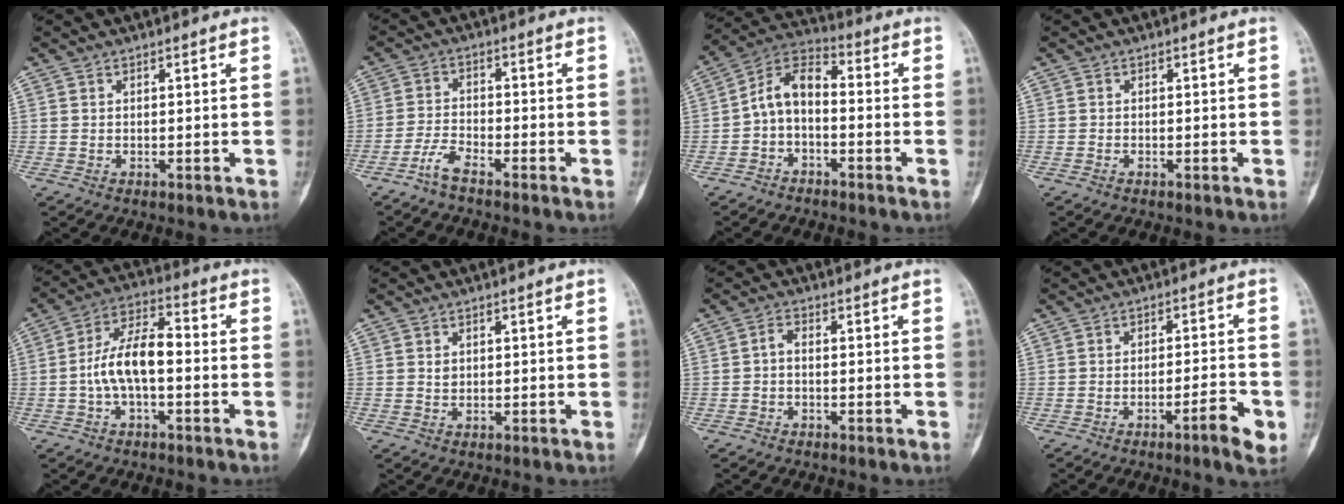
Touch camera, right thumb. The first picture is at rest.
{"total": 3.8, "force": [-3.2, 0.7, 2.1], "torque": [-0.049, 0.018, -0.067]}
{"total": 8.0, "force": [-1.7, 4.6, 6.4], "torque": [-0.110, 0.043, -0.047]}
{"total": 0.0}
{"total": 10.1, "force": [-1.4, 4.6, 8.9], "torque": [-0.166, 0.040, -0.032]}
{"total": 1.1, "force": [0.4, 0.9, 0.6], "torque": [0.000, -0.001, 0.009]}
{"total": 1.7, "force": [-0.5, 0.8, 1.4], "torque": [-0.026, 0.006, -0.016]}
{"total": 6.2, "force": [-2.9, 0.9, 5.3], "torque": [-0.079, 0.018, -0.038]}